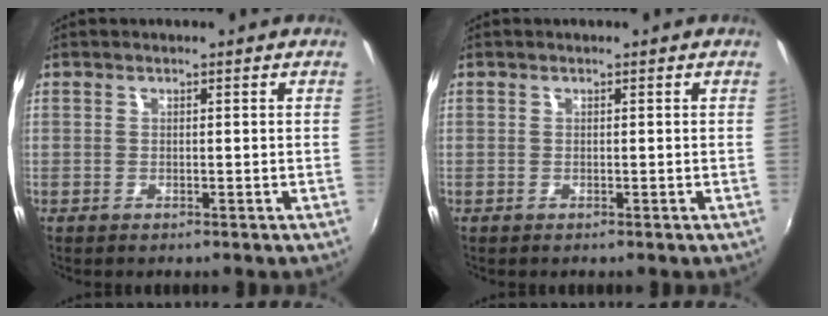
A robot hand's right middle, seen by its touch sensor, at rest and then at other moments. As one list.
[{"total": 0.0}]